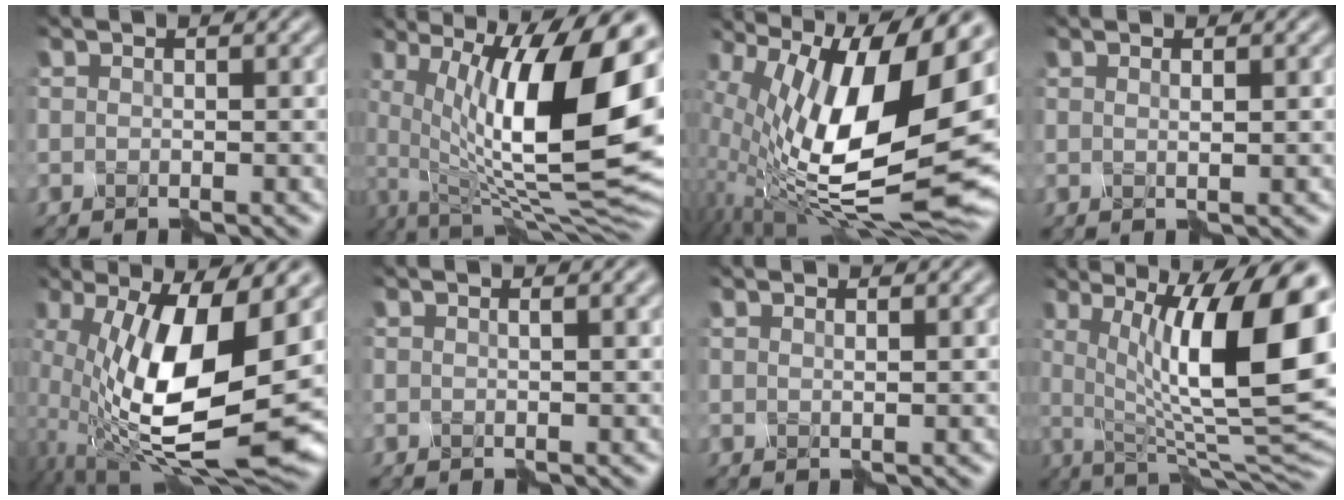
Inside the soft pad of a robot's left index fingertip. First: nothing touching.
{"total": 16.8, "force": [2.5, 5.5, 15.6], "torque": [-0.235, 0.010, 0.047]}
{"total": 17.3, "force": [1.7, 6.9, 15.8], "torque": [-0.280, 0.004, 0.027]}
{"total": 0.8, "force": [0.5, 0.1, 0.6], "torque": [-0.005, 0.004, 0.005]}
{"total": 13.5, "force": [-1.0, 4.4, 12.7], "torque": [-0.230, -0.012, -0.017]}
{"total": 1.3, "force": [0.7, 0.4, 1.1], "torque": [-0.009, 0.008, 0.005]}
{"total": 0.6, "force": [0.5, 0.0, 0.3], "torque": [-0.001, 0.003, 0.008]}
{"total": 15.3, "force": [3.1, 4.3, 14.4], "torque": [-0.201, 0.001, 0.052]}